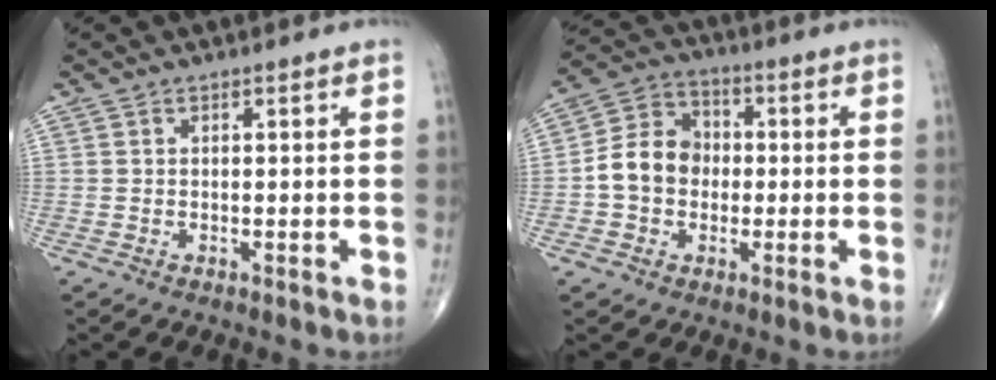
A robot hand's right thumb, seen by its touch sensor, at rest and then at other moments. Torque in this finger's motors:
{"motor_torque": [1.50, 1.47, 0.58, -0.46, 0.07]}